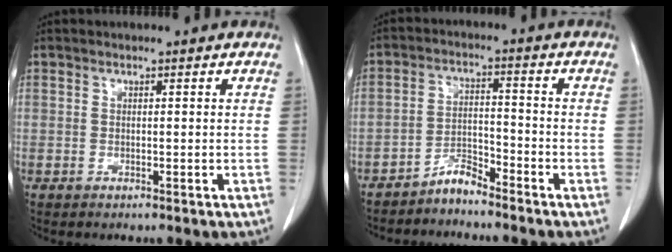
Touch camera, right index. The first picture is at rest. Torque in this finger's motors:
{"motor_torque": [-0.35, -0.52, -0.22, -0.06]}